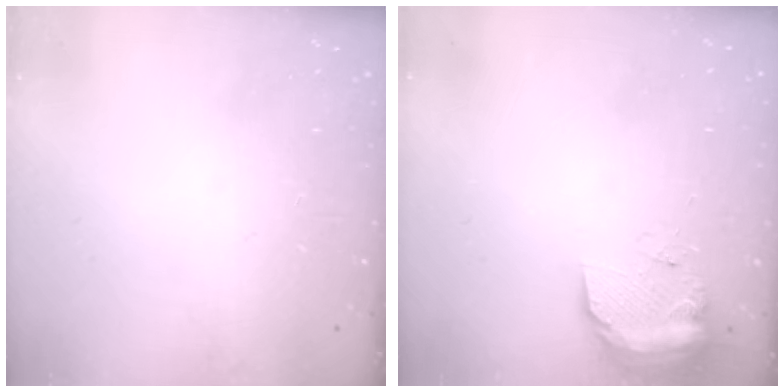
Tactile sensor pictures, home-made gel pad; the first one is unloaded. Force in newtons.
{"total": 9.6, "press": 9.6, "slide": 0.5}